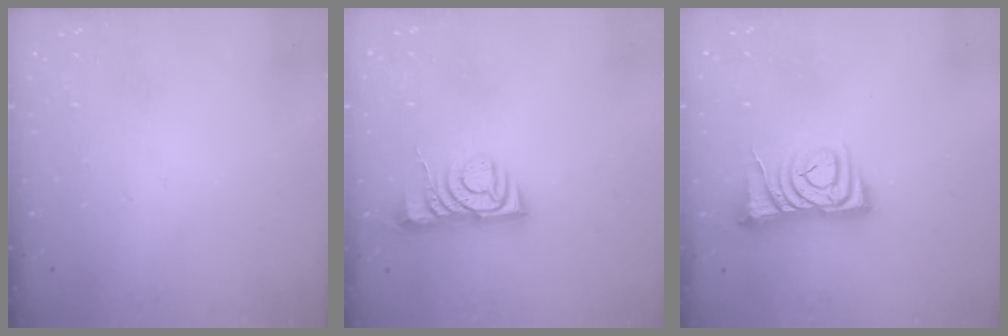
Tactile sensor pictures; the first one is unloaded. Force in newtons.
{"total": 5.5, "press": 5.4, "slide": 0.7}
{"total": 6.8, "press": 6.7, "slide": 1.0}